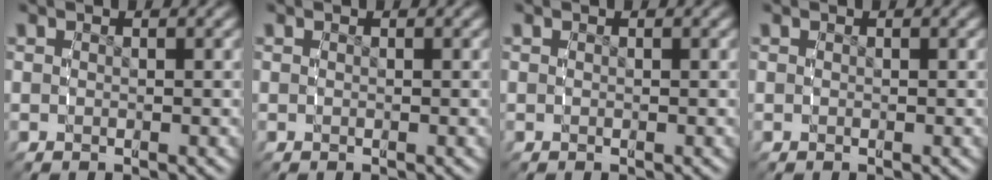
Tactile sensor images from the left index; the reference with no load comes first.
{"total": 0.0}
{"total": 0.0}
{"total": 0.0}